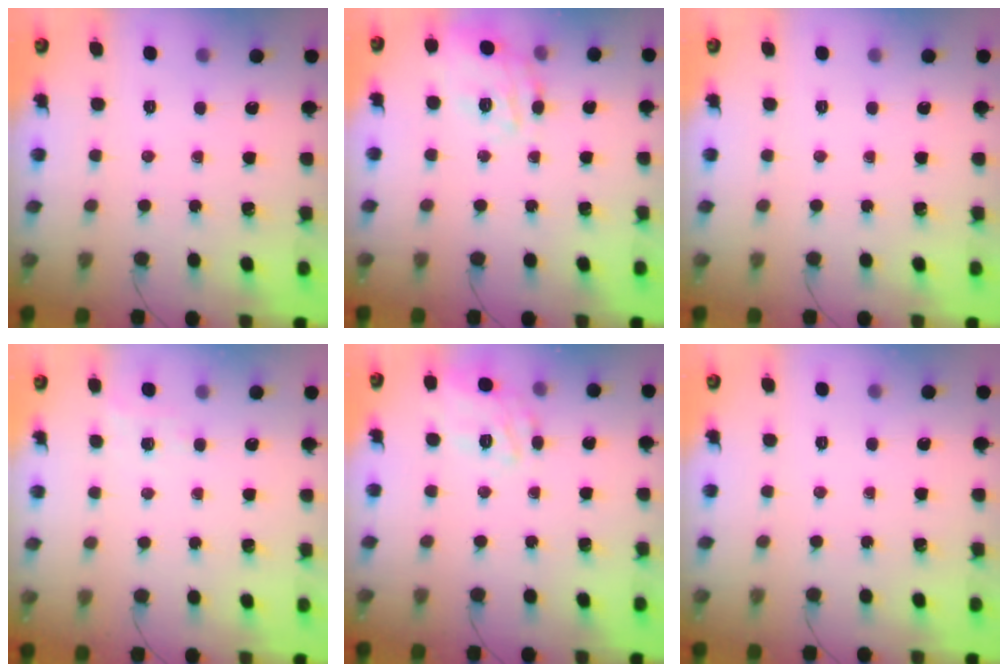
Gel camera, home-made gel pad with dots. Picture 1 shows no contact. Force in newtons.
{"total": 13.7, "press": 13.7, "slide": 0.6}
{"total": 0.0}
{"total": 5.4, "press": 5.2, "slide": 1.3}
{"total": 10.1, "press": 10.0, "slide": 1.2}
{"total": 0.0}